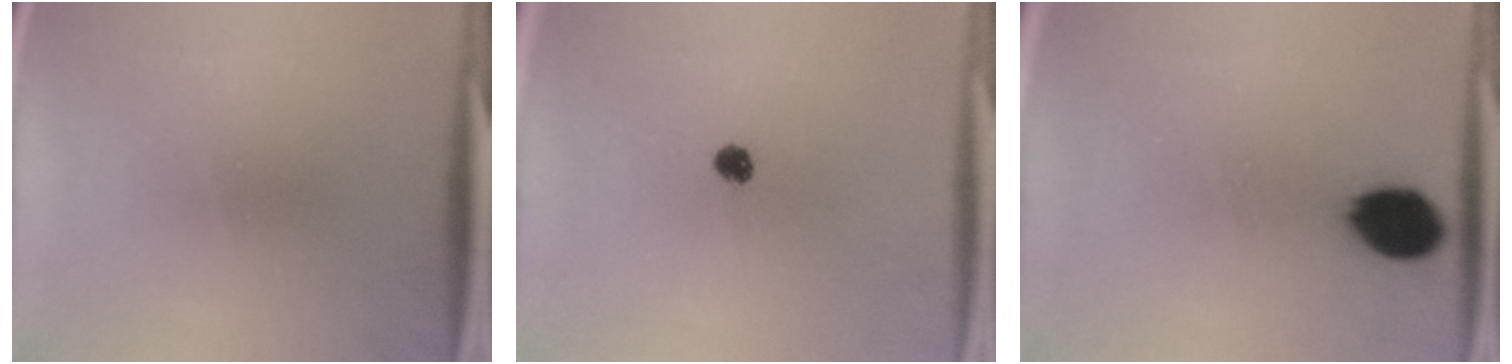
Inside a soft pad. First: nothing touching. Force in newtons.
{"total": 1.9}
{"total": 10.1}